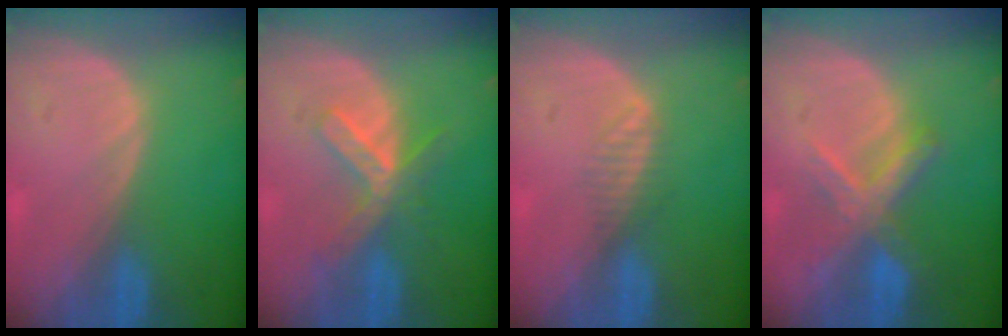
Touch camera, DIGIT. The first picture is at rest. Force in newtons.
{"total": 5.3, "press": 5.3, "slide": 0.8}
{"total": 2.0, "press": 1.8, "slide": 0.8}
{"total": 7.1, "press": 6.2, "slide": 3.6}